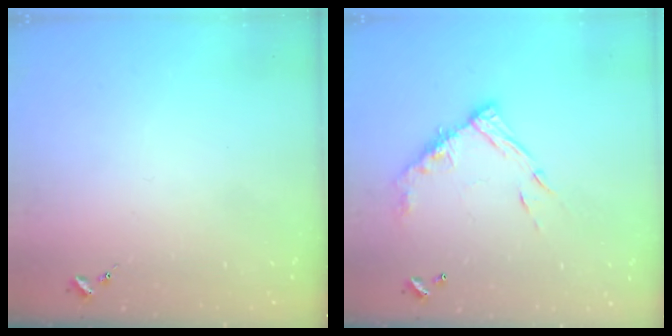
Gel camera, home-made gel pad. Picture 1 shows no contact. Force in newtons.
{"total": 13.3, "press": 13.3, "slide": 1.1}